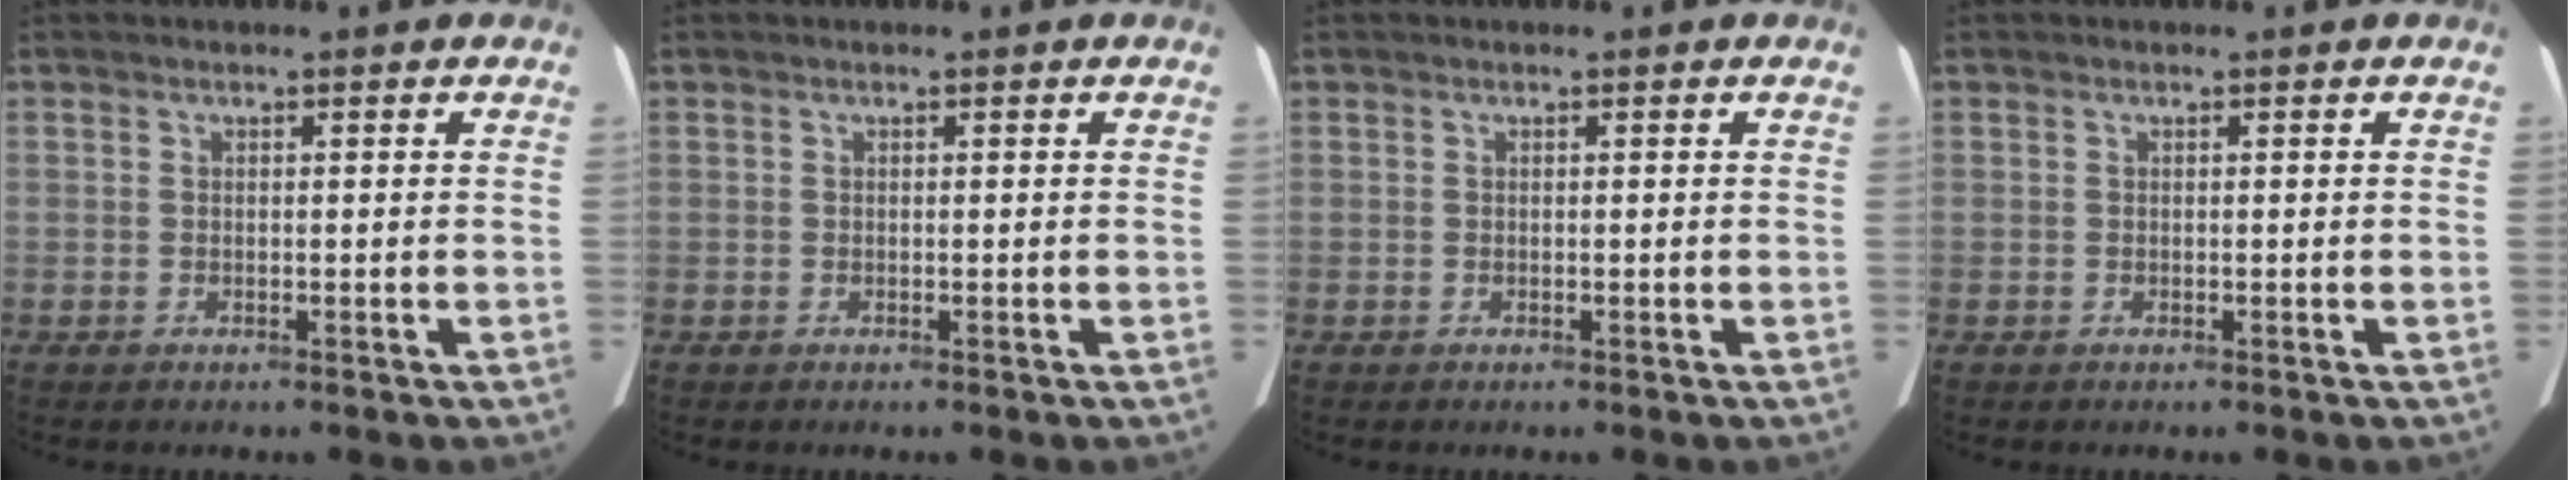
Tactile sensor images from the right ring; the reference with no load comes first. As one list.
[{"total": 0.0}, {"total": 0.0}, {"total": 0.0}]